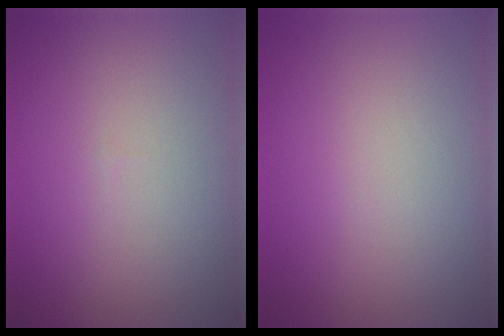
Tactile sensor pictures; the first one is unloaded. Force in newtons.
{"total": 0.0}